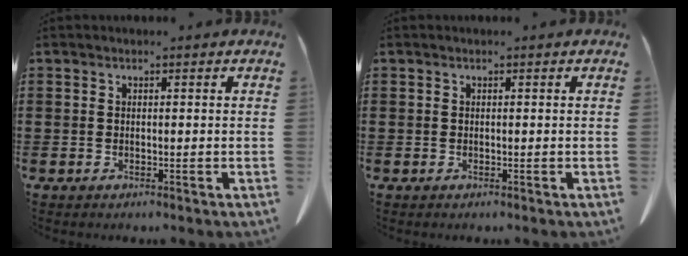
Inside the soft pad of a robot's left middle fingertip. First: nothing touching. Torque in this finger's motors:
{"motor_torque": [0.00, 0.00, 0.00, 0.00]}